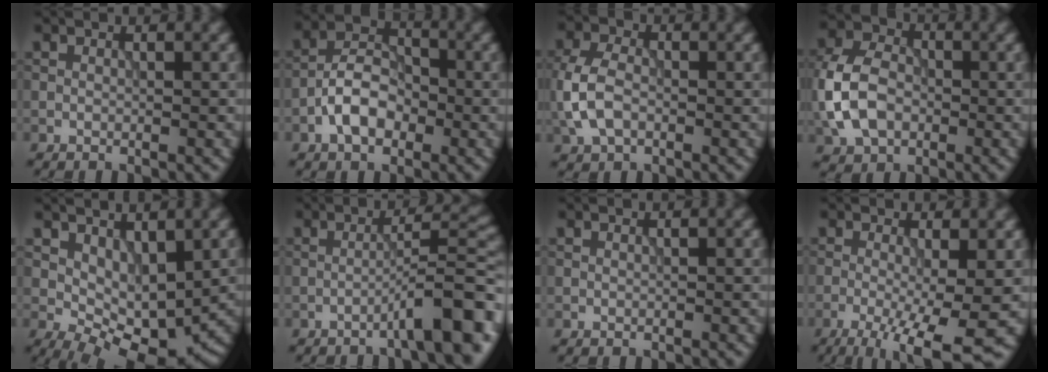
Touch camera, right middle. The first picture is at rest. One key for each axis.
{"total": 4.7, "fx": -1.9, "fy": 2.9, "fz": 3.3, "tx": -0.056, "ty": 0.013, "tz": -0.041}
{"total": 4.1, "fx": -1.0, "fy": 2.7, "fz": 2.8, "tx": -0.069, "ty": 0.003, "tz": -0.027}
{"total": 6.8, "fx": -1.4, "fy": 5.0, "fz": 4.5, "tx": -0.097, "ty": 0.010, "tz": -0.037}
{"total": 6.4, "fx": 0.7, "fy": 3.4, "fz": 5.3, "tx": -0.088, "ty": -0.009, "tz": 0.018}
{"total": 7.0, "fx": -3.9, "fy": 0.9, "fz": 5.7, "tx": -0.077, "ty": 0.025, "tz": -0.064}
{"total": 0.0}
{"total": 8.3, "fx": -3.2, "fy": 1.9, "fz": 7.4, "tx": -0.119, "ty": -0.012, "tz": -0.048}